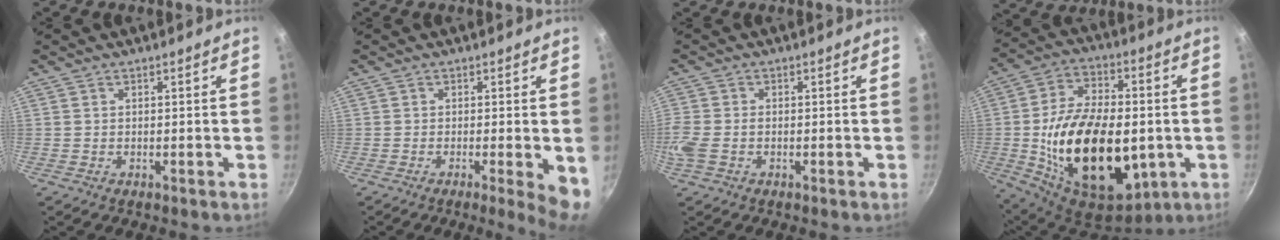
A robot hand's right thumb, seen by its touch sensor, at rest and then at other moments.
{"total": 6.2, "force": [-1.2, 1.0, 5.9], "torque": [-0.065, -0.005, -0.013]}
{"total": 4.7, "force": [-1.1, 3.1, 3.4], "torque": [-0.087, 0.002, -0.028]}
{"total": 28.5, "force": [-3.3, 17.0, 22.7], "torque": [-0.377, 0.005, -0.036]}